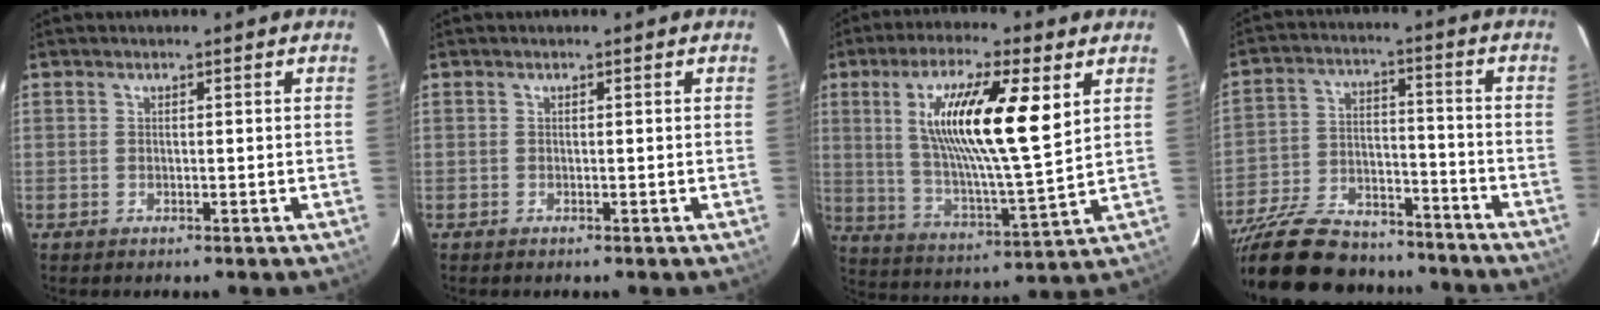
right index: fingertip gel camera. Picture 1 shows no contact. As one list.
[{"total": 0.0}, {"total": 19.0, "force": [6.4, 3.6, 17.5], "torque": [-0.312, 0.000, 0.116]}, {"total": 25.1, "force": [-20.1, 10.1, 11.1], "torque": [-0.235, -0.003, -0.304]}]